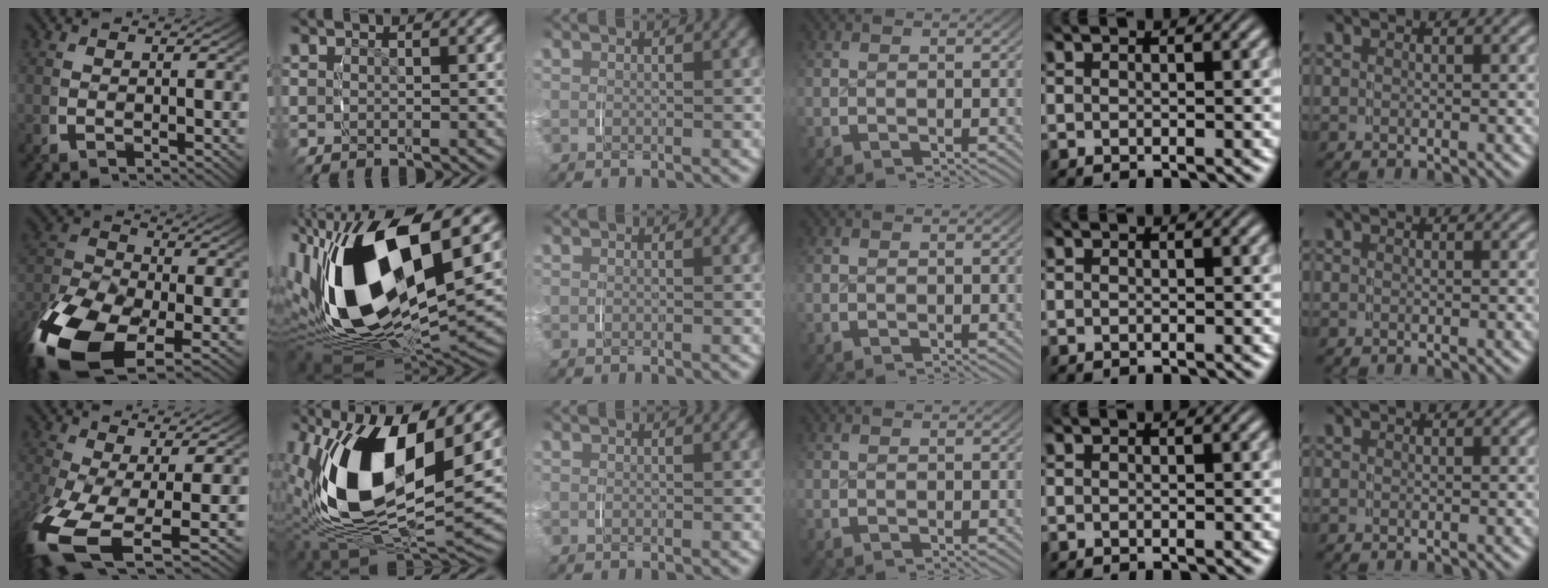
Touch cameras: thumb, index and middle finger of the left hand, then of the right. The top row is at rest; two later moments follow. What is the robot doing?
{"motion": "grasp_and_lifting", "object": "knife"}